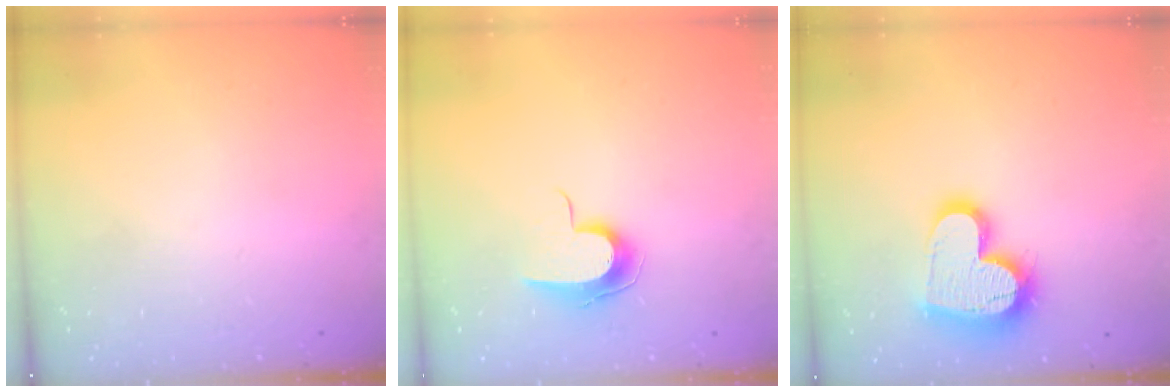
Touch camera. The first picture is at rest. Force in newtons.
{"total": 8.9, "press": 8.9, "slide": 0.9}
{"total": 18.2, "press": 18.1, "slide": 1.5}